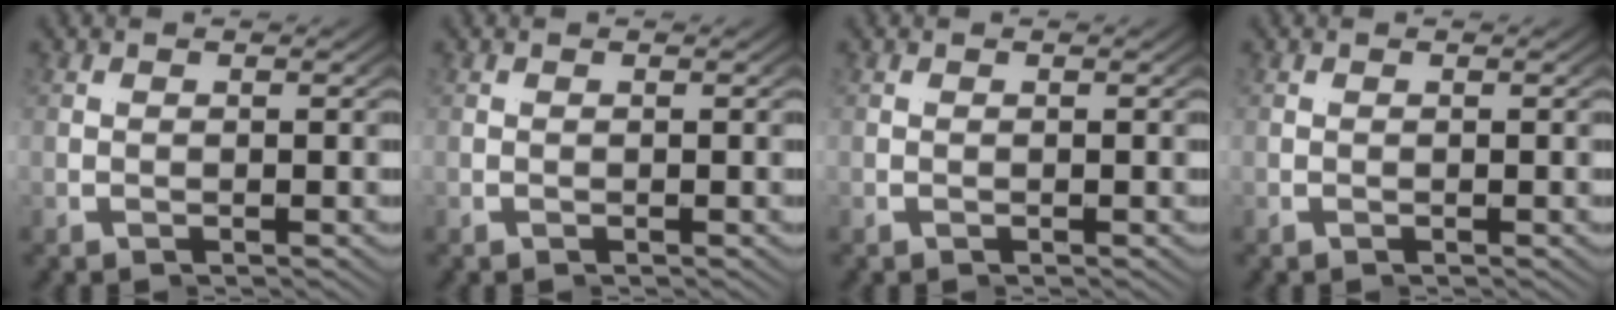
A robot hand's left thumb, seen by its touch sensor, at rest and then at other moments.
{"total": 0.0}
{"total": 0.0}
{"total": 0.0}